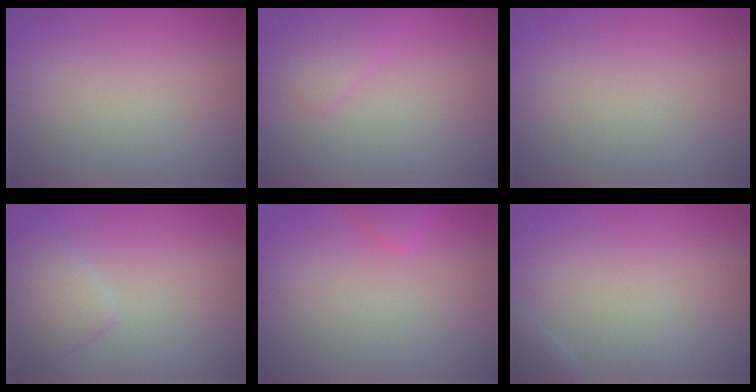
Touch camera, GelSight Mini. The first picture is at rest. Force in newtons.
{"total": 1.7, "press": 1.7, "slide": 0.1}
{"total": 0.0}
{"total": 2.4, "press": 2.4, "slide": 0.2}
{"total": 1.8, "press": 1.8, "slide": 0.1}
{"total": 1.1, "press": 1.1, "slide": 0.1}